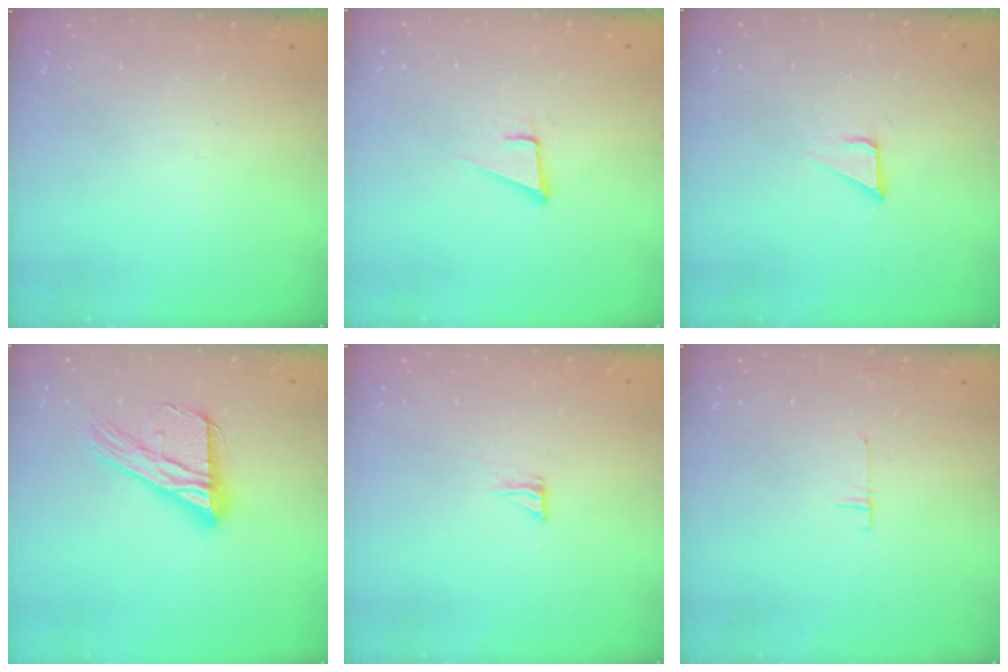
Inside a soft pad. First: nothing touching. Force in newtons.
{"total": 3.6, "press": 2.8, "slide": 2.3}
{"total": 3.2, "press": 3.2, "slide": 0.1}
{"total": 17.1, "press": 17.0, "slide": 1.7}
{"total": 4.6, "press": 4.5, "slide": 0.5}
{"total": 4.5, "press": 4.5, "slide": 0.4}